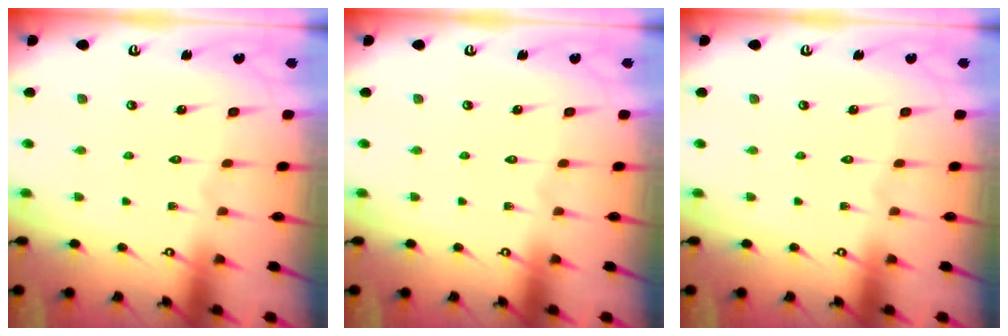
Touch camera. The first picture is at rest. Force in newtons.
{"total": 0.0}
{"total": 0.0}